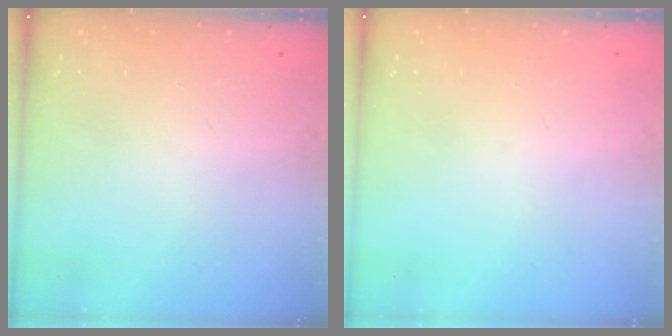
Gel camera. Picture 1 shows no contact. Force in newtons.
{"total": 0.0}